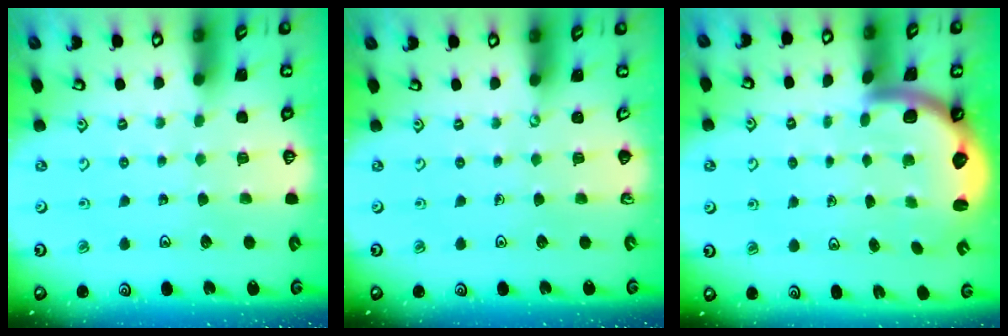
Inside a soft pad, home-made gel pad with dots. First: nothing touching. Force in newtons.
{"total": 0.0}
{"total": 2.8, "press": 2.8, "slide": 0.5}